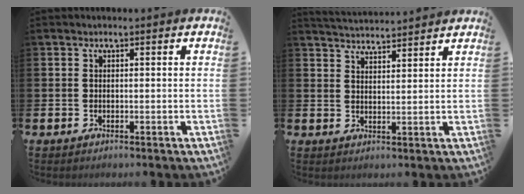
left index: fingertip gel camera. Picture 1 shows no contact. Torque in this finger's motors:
{"motor_torque": [-0.36, -1.78, -0.15, 0.01]}